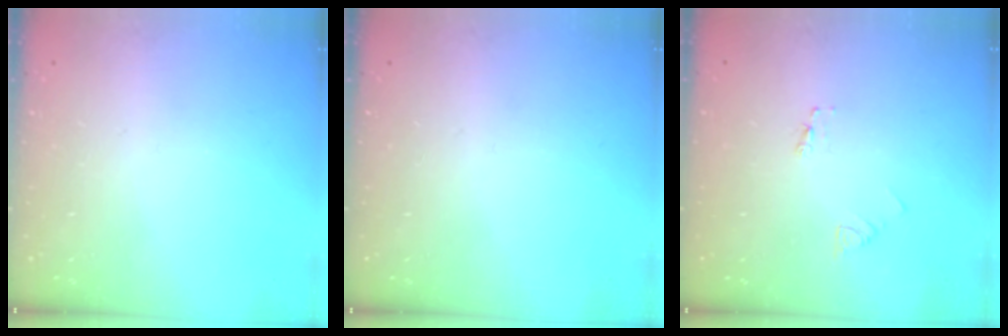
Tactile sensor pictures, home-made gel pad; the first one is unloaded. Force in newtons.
{"total": 0.0}
{"total": 2.1, "press": 2.1, "slide": 0.1}